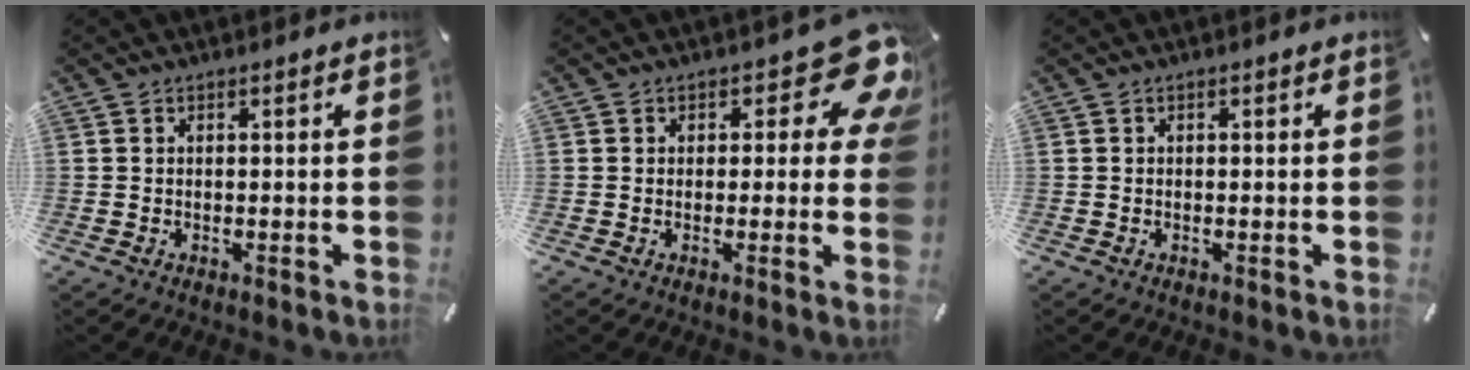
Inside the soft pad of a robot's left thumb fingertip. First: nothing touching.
{"total": 11.4, "force": [5.7, 5.4, 8.2], "torque": [-0.091, -0.038, 0.097]}
{"total": 0.0}